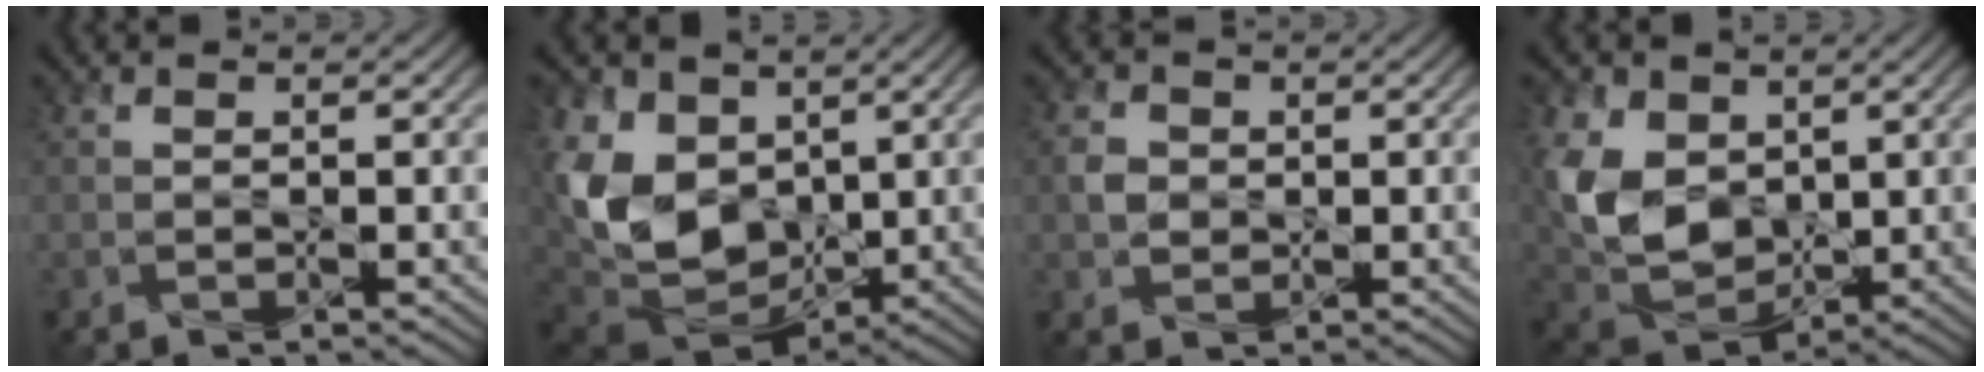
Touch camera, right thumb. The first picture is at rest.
{"total": 14.1, "force": [2.4, 10.0, 9.6], "torque": [-0.263, -0.002, 0.040]}
{"total": 2.5, "force": [0.1, 2.2, 1.1], "torque": [-0.027, -0.001, -0.002]}
{"total": 10.6, "force": [2.3, 7.8, 6.9], "torque": [-0.191, 0.000, 0.039]}